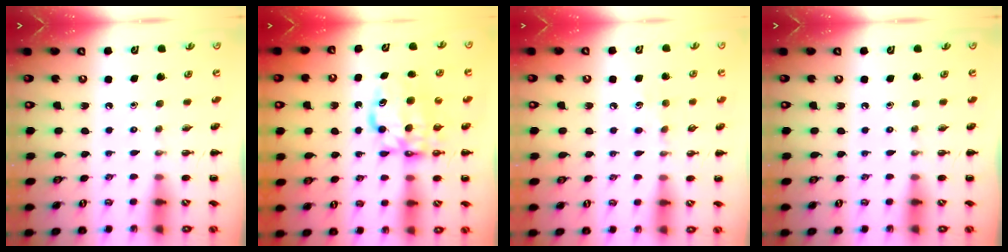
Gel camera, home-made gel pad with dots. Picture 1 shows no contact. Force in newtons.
{"total": 7.1, "press": 7.0, "slide": 1.1}
{"total": 4.8, "press": 4.6, "slide": 1.3}
{"total": 0.0}